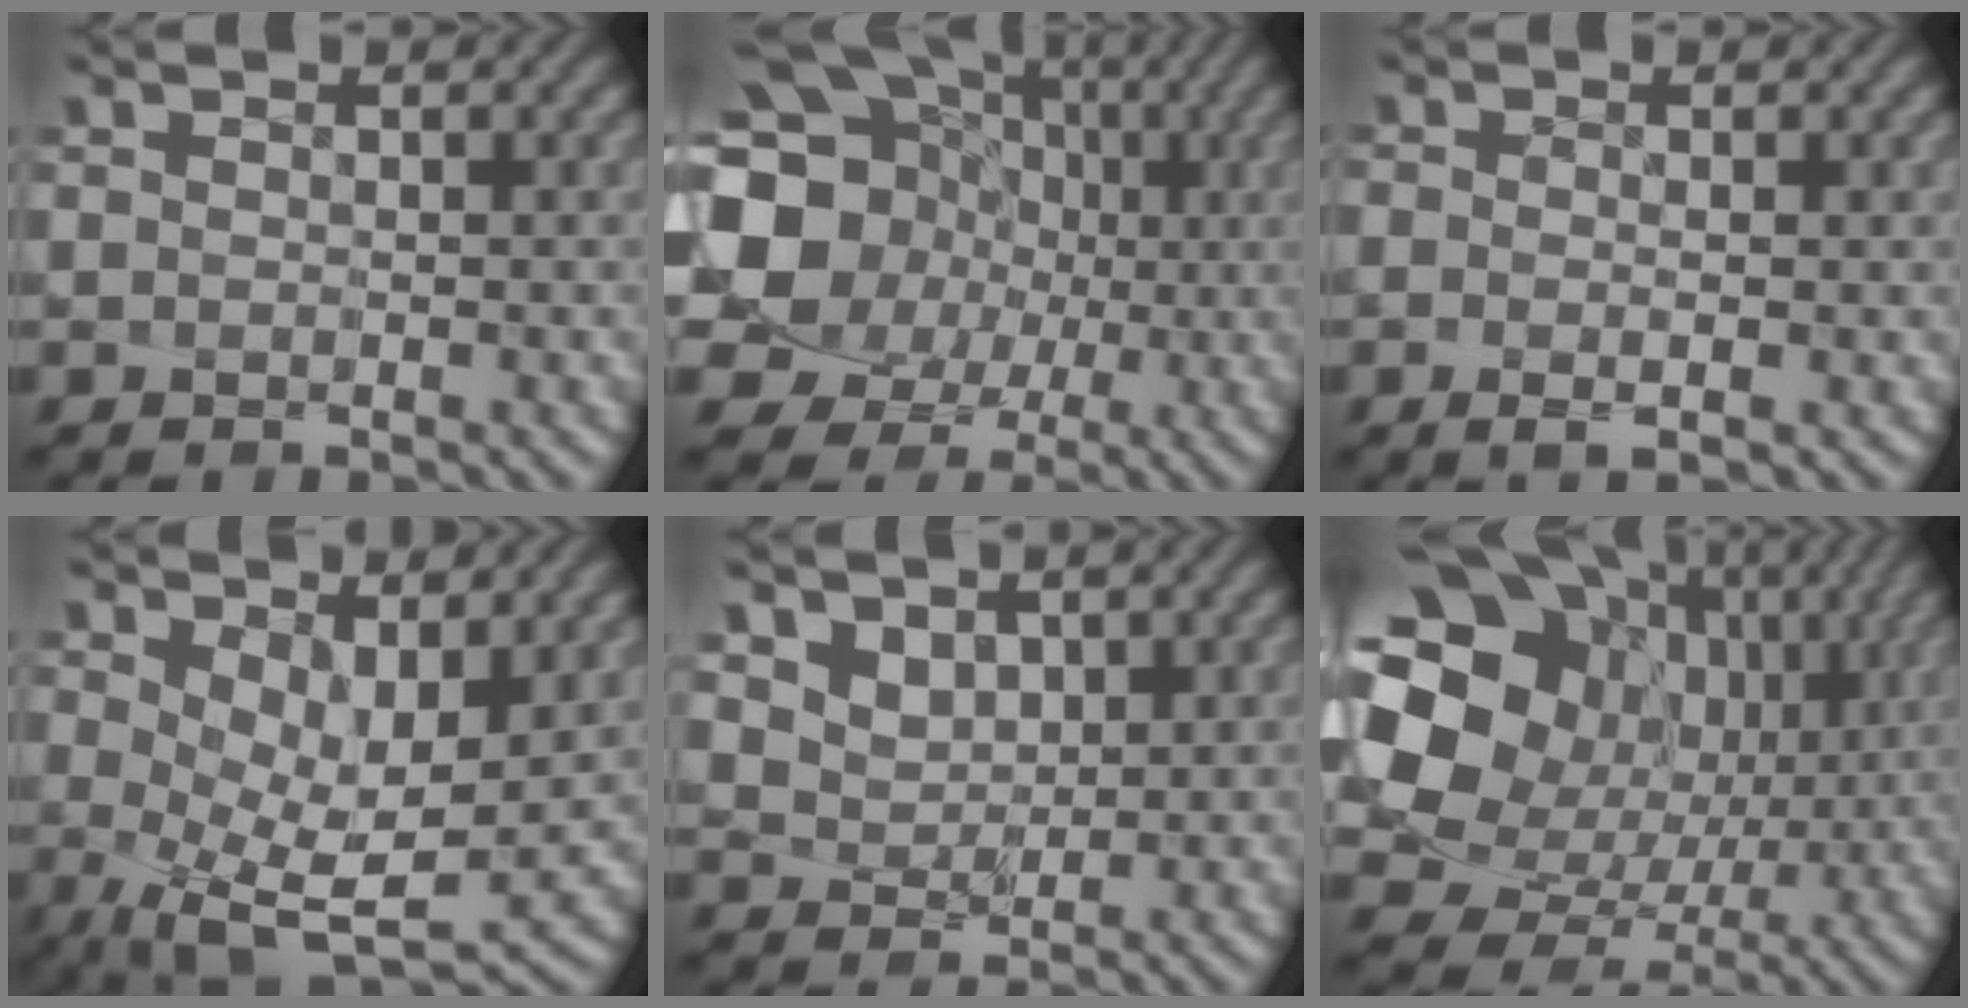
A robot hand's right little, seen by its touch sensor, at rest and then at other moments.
{"total": 16.7, "force": [0.8, 15.1, 6.9], "torque": [-0.161, -0.005, -0.006]}
{"total": 1.3, "force": [-0.8, -0.1, 1.0], "torque": [-0.009, -0.018, -0.001]}
{"total": 8.1, "force": [0.6, 3.7, 7.1], "torque": [-0.128, -0.033, 0.034]}
{"total": 6.5, "force": [3.7, 4.8, 2.4], "torque": [-0.074, 0.001, 0.073]}
{"total": 17.4, "force": [2.4, 14.9, 8.7], "torque": [-0.178, -0.012, 0.050]}